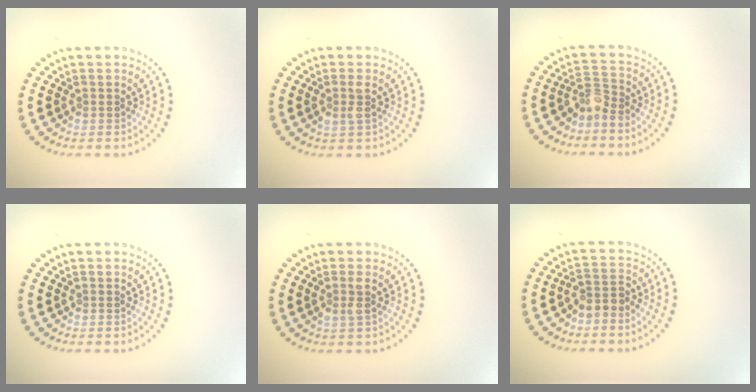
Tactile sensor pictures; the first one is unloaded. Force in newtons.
{"total": 1.5, "press": 1.3, "slide": 0.6}
{"total": 2.1, "press": 1.6, "slide": 1.4}
{"total": 0.0}
{"total": 1.5, "press": 1.3, "slide": 0.6}
{"total": 2.0, "press": 1.7, "slide": 1.0}